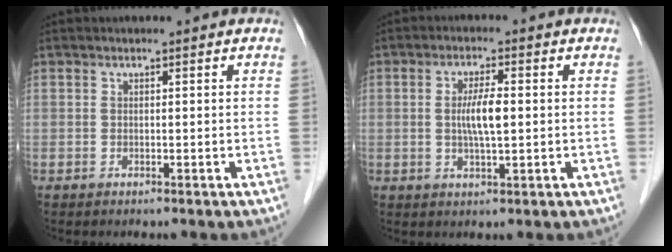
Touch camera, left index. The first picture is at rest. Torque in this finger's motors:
{"motor_torque": [0.28, 0.21, 0.16, 0.04]}